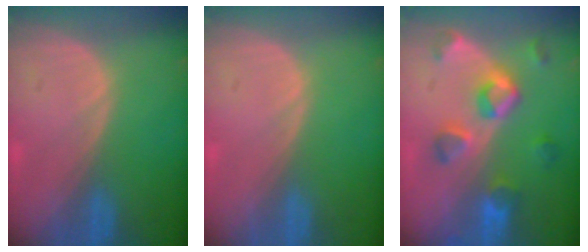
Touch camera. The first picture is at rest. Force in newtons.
{"total": 0.0}
{"total": 7.3, "press": 7.1, "slide": 1.7}